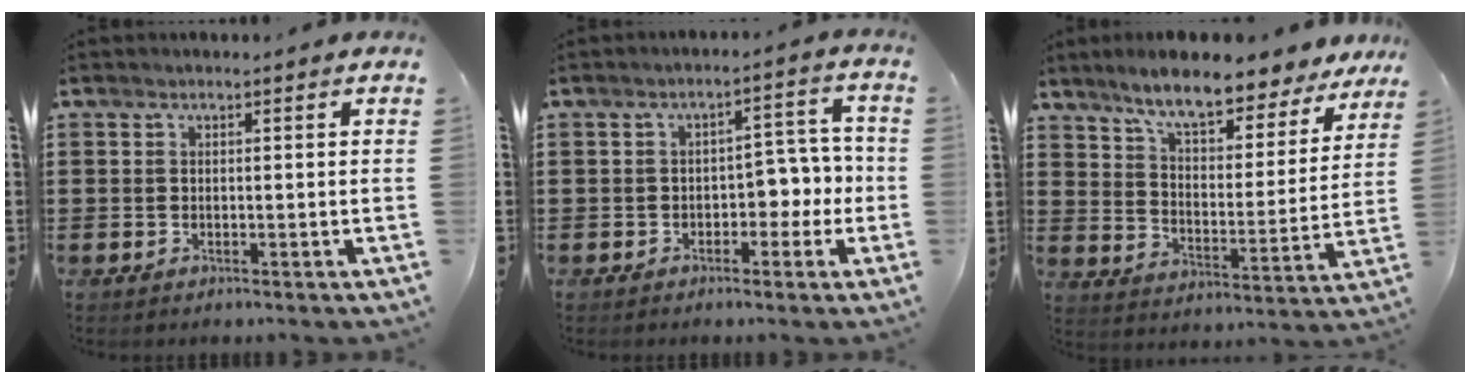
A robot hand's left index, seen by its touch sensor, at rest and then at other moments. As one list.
[{"total": 4.5, "force": [-1.4, 2.9, 3.1], "torque": [-0.046, 0.004, -0.037]}, {"total": 8.5, "force": [7.4, 1.0, 4.0], "torque": [-0.100, -0.040, 0.124]}]